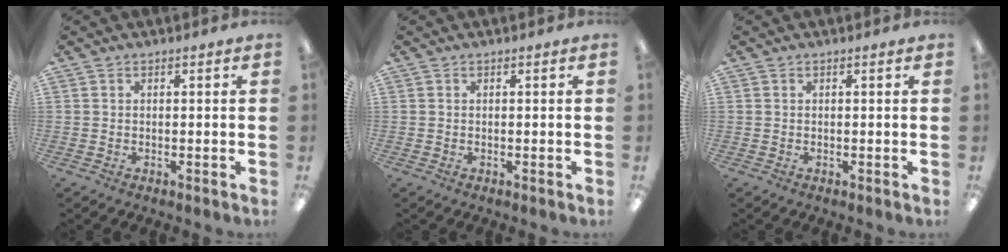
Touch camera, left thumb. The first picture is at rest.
{"total": 0.0}
{"total": 0.0}